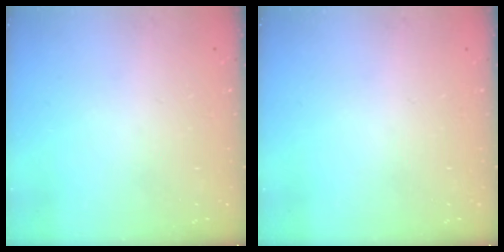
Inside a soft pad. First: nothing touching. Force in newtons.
{"total": 0.0}